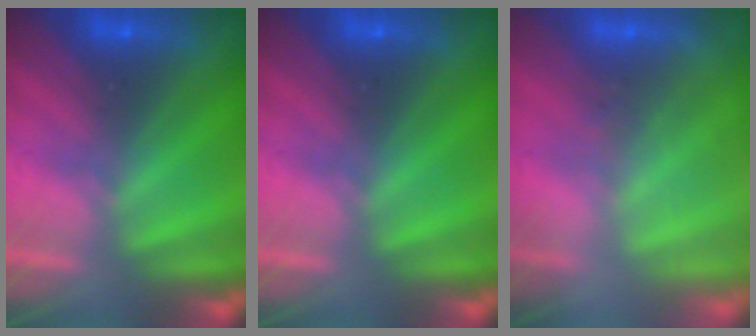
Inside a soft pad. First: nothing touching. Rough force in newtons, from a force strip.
{"total": 0.0}
{"total": 3.0}